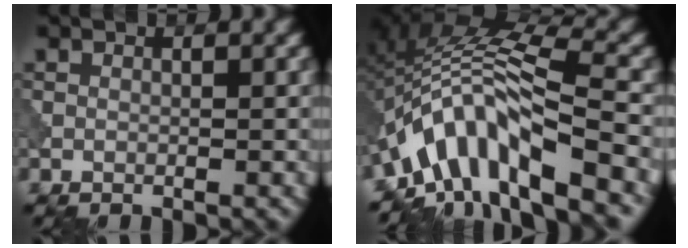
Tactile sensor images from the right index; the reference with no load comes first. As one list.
[{"total": 10.1, "force": [-6.0, 2.9, 7.6], "torque": [-0.119, 0.016, -0.116]}]